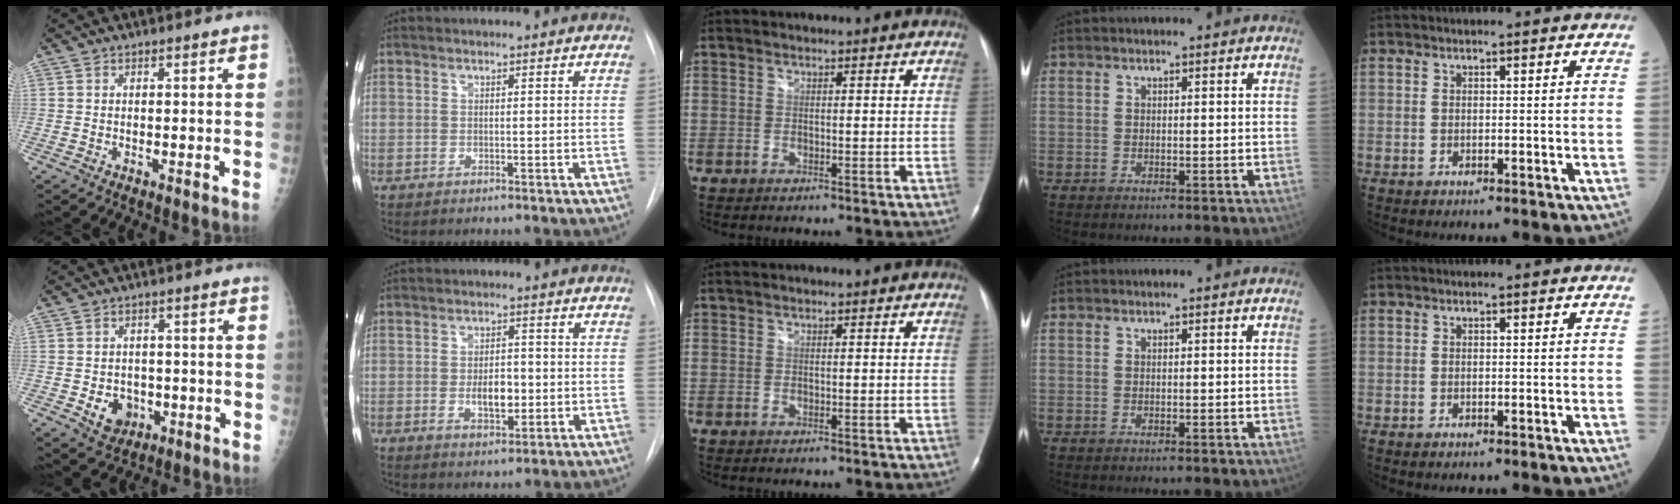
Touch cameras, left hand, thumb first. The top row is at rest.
{"thumb": {"total": 5.9, "force": [-1.7, 4.9, 2.9], "torque": [-0.020, 0.008, -0.017]}, "index": {"total": 4.7, "force": [-0.8, 2.3, 4.0], "torque": [-0.063, -0.001, -0.008]}}